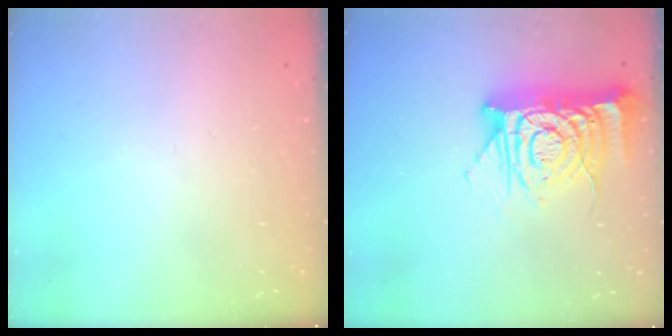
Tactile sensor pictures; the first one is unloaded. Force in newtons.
{"total": 17.1, "press": 17.0, "slide": 1.5}